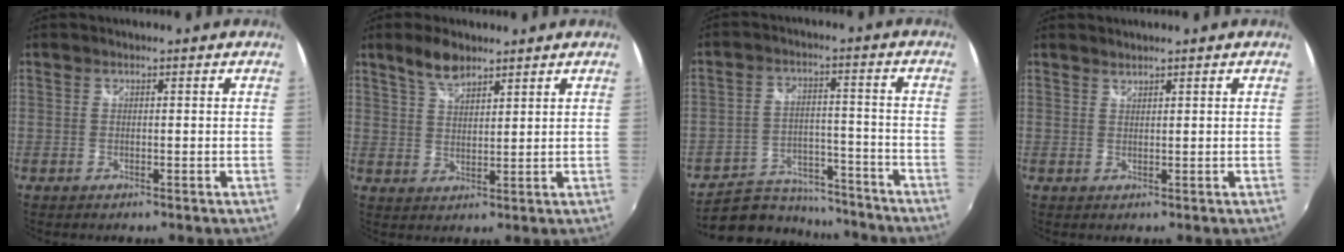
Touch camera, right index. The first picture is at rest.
{"total": 5.4, "force": [4.1, 2.0, 2.9], "torque": [-0.050, 0.006, 0.078]}
{"total": 14.4, "force": [-12.5, 6.3, 3.6], "torque": [-0.088, 0.022, -0.174]}
{"total": 1.0, "force": [1.0, 0.1, 0.1], "torque": [0.000, 0.002, 0.018]}